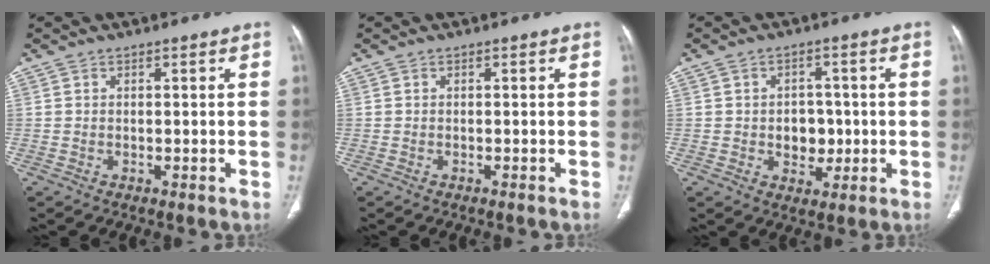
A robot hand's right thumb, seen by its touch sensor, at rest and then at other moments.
{"total": 0.6, "force": [-0.4, -0.1, 0.3], "torque": [-0.004, 0.005, -0.006]}
{"total": 5.6, "force": [-0.5, 4.4, 3.4], "torque": [-0.015, 0.007, -0.001]}